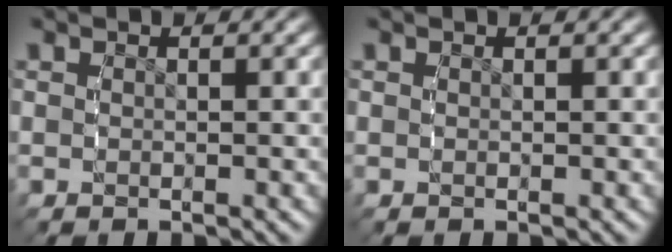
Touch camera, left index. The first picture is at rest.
{"total": 0.0}